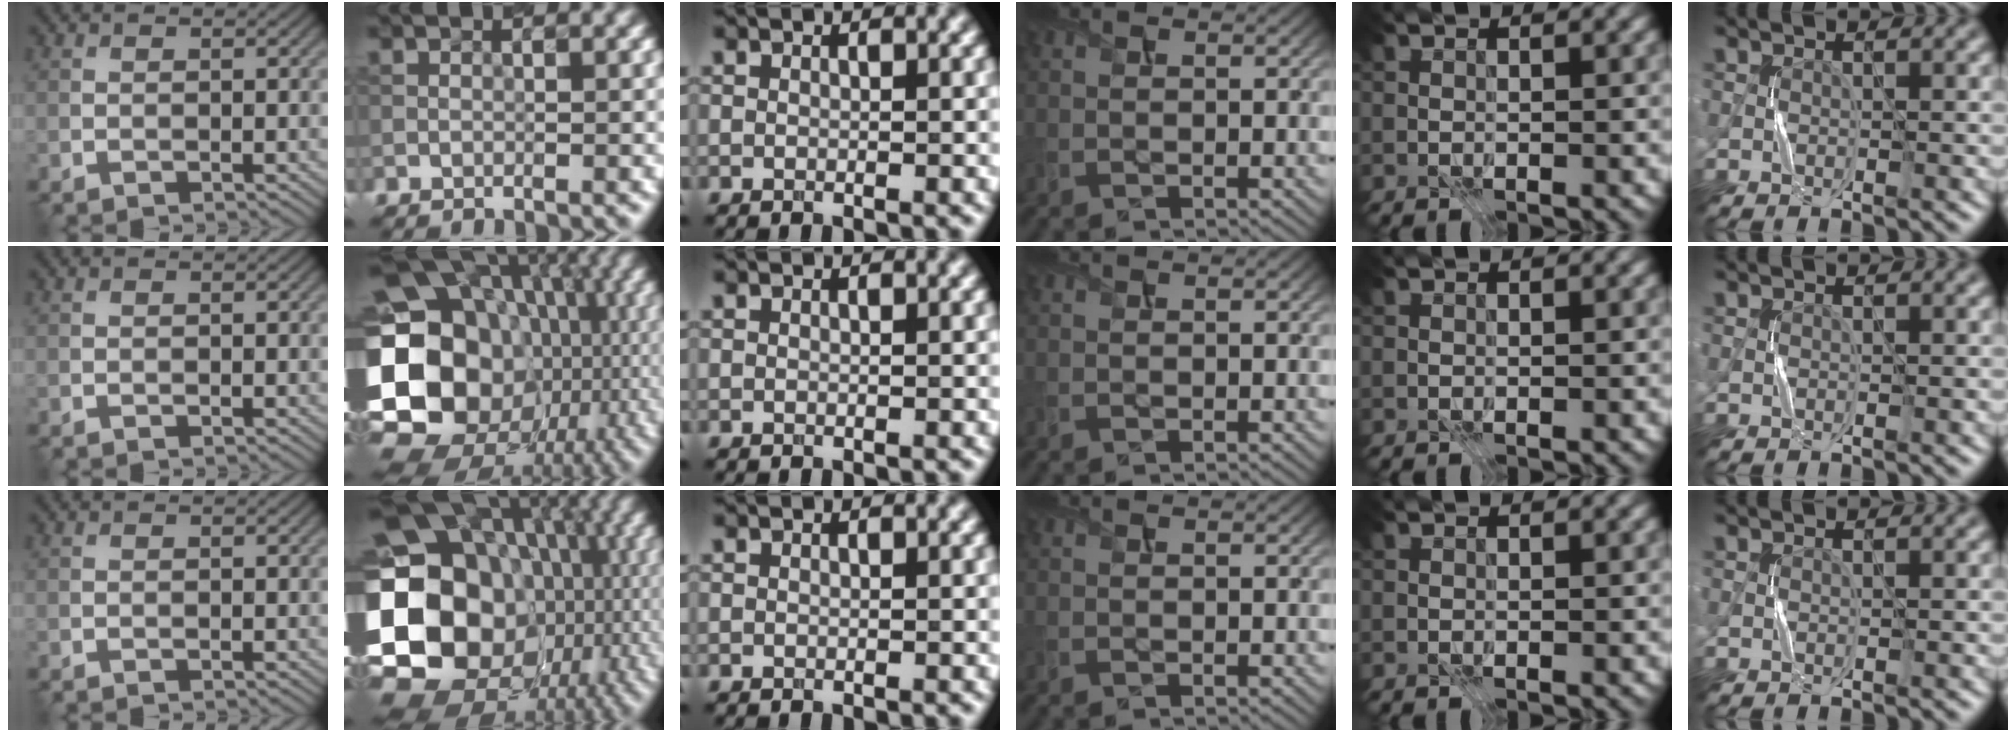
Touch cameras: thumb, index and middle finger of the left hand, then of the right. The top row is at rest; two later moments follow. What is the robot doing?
{"motion": "press", "object": "sticker"}